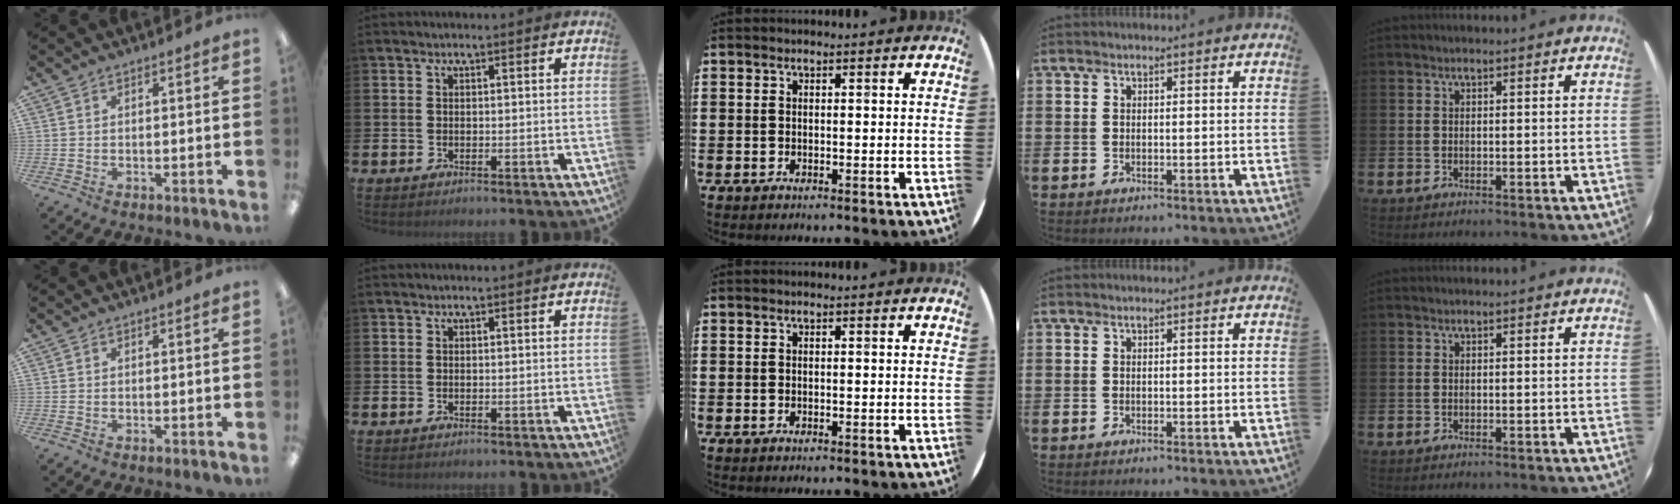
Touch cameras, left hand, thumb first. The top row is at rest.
{}